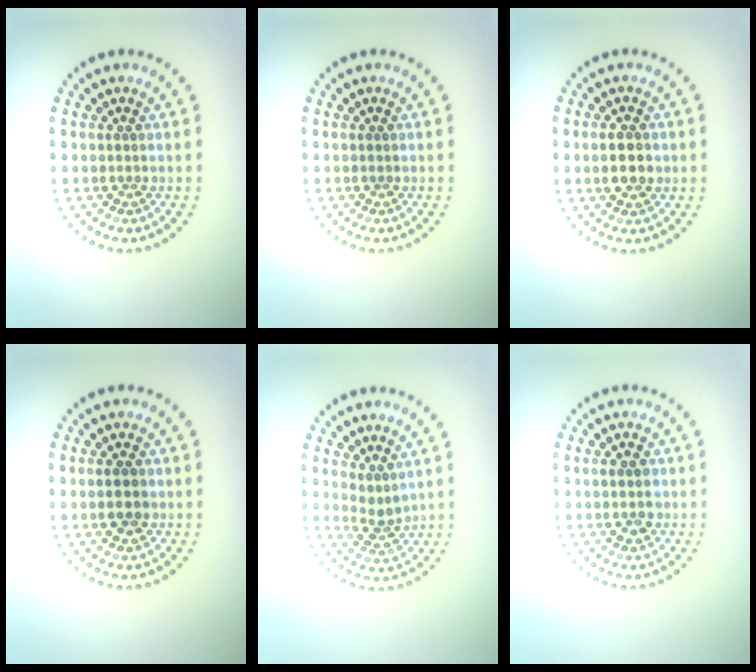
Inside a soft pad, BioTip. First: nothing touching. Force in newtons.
{"total": 0.0}
{"total": 2.9, "press": 2.9, "slide": 0.1}
{"total": 2.3, "press": 2.3, "slide": 0.2}
{"total": 2.1, "press": 1.6, "slide": 1.4}
{"total": 2.5, "press": 2.5, "slide": 0.2}